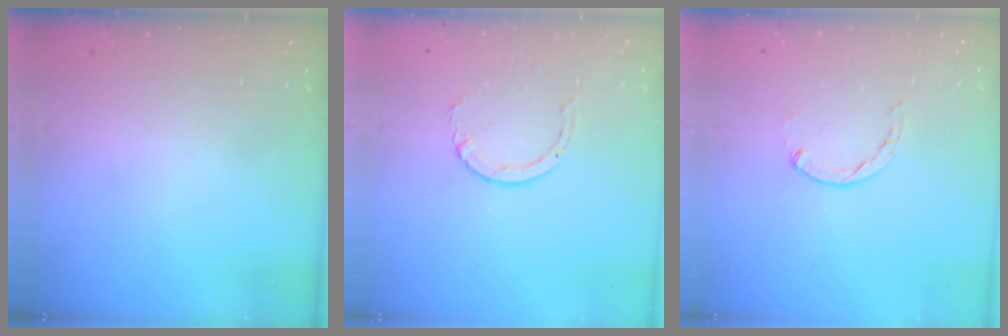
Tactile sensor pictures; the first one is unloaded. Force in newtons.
{"total": 2.9, "press": 2.9, "slide": 0.4}
{"total": 0.0}